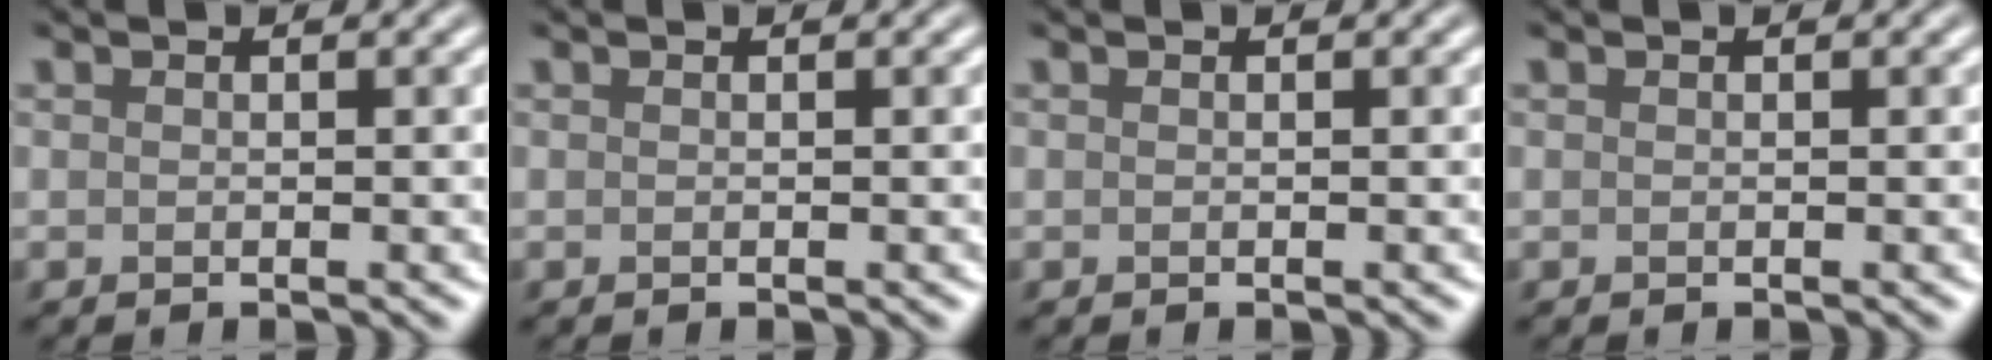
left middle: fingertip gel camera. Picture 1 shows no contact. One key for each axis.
{"total": 0.0}
{"total": 0.0}
{"total": 0.0}